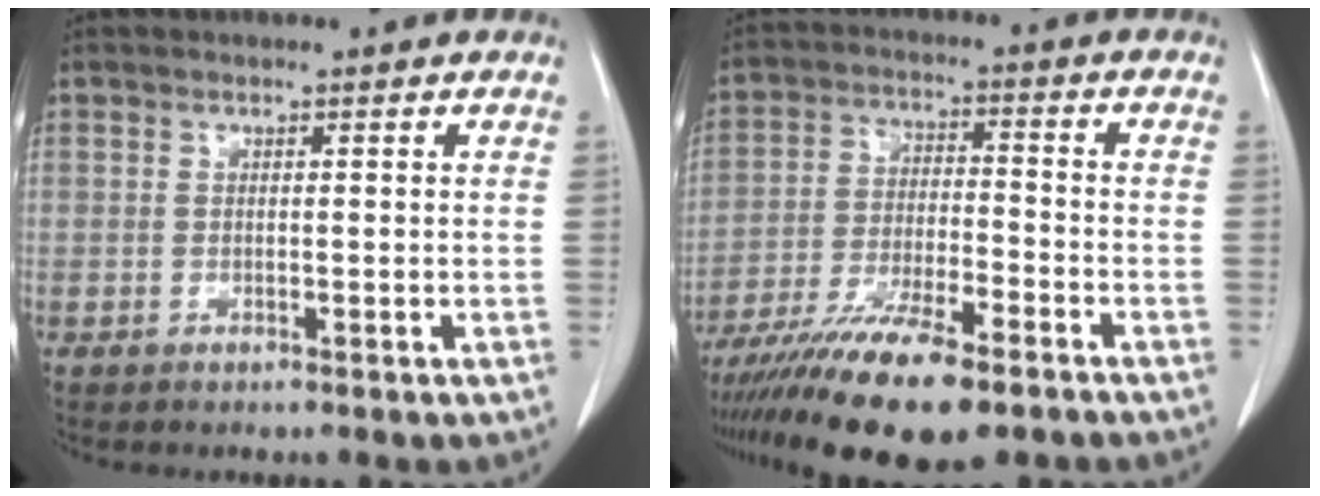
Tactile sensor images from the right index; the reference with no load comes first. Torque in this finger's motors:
{"motor_torque": [1.08, -1.06, 1.05, 0.21]}